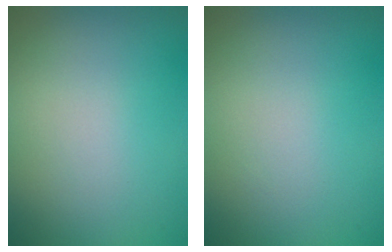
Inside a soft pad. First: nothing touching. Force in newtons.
{"total": 0.0}